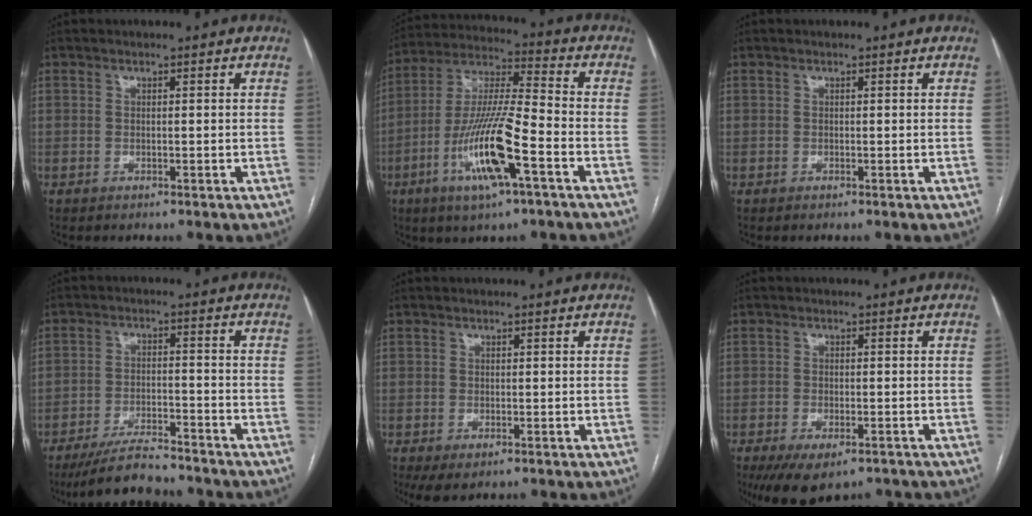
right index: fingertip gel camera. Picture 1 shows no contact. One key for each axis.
{"total": 15.3, "fx": -6.0, "fy": 1.5, "fz": 14.0, "tx": -0.280, "ty": -0.009, "tz": -0.112}
{"total": 0.0}
{"total": 8.9, "fx": -8.1, "fy": 1.2, "fz": 3.5, "tx": -0.060, "ty": -0.015, "tz": -0.140}
{"total": 2.8, "fx": -1.4, "fy": 1.5, "fz": 1.9, "tx": -0.035, "ty": -0.005, "tz": -0.013}
{"total": 7.8, "fx": -5.5, "fy": 3.3, "fz": 4.4, "tx": -0.069, "ty": -0.007, "tz": -0.085}